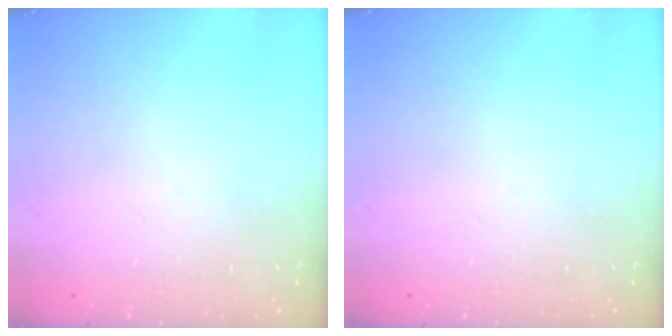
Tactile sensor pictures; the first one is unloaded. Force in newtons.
{"total": 0.0}